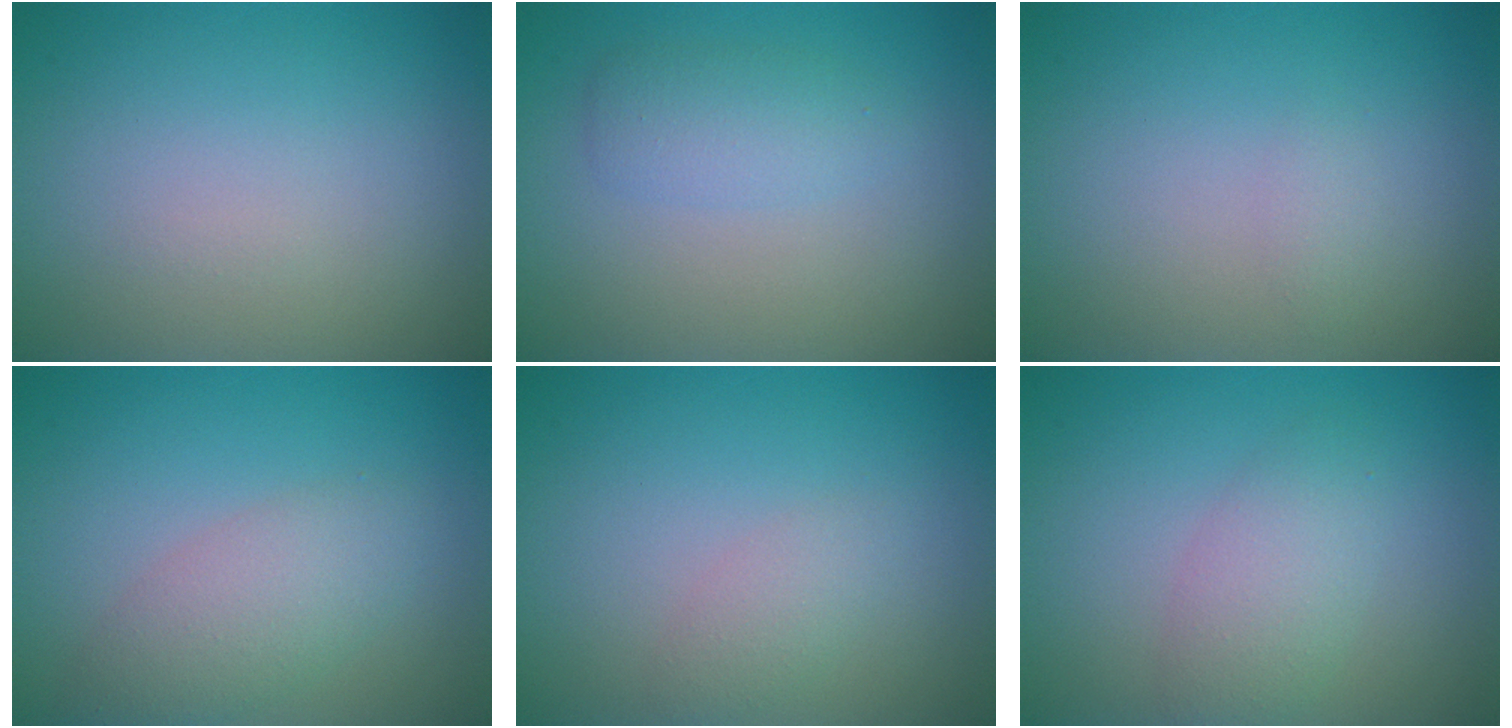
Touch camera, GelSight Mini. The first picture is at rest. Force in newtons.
{"total": 2.3, "press": 2.2, "slide": 0.2}
{"total": 0.8, "press": 0.7, "slide": 0.1}
{"total": 3.4, "press": 3.4, "slide": 0.1}
{"total": 1.5, "press": 1.5, "slide": 0.0}
{"total": 2.9, "press": 2.9, "slide": 0.1}